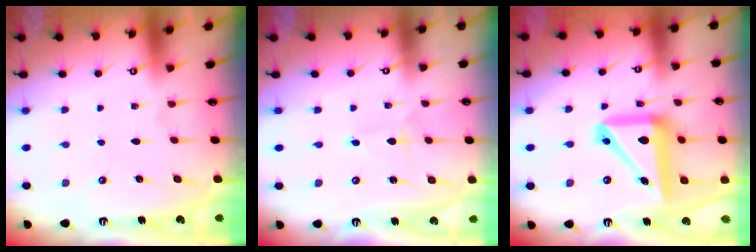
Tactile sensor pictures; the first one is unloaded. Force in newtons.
{"total": 1.6, "press": 1.6, "slide": 0.0}
{"total": 16.5, "press": 16.3, "slide": 2.7}